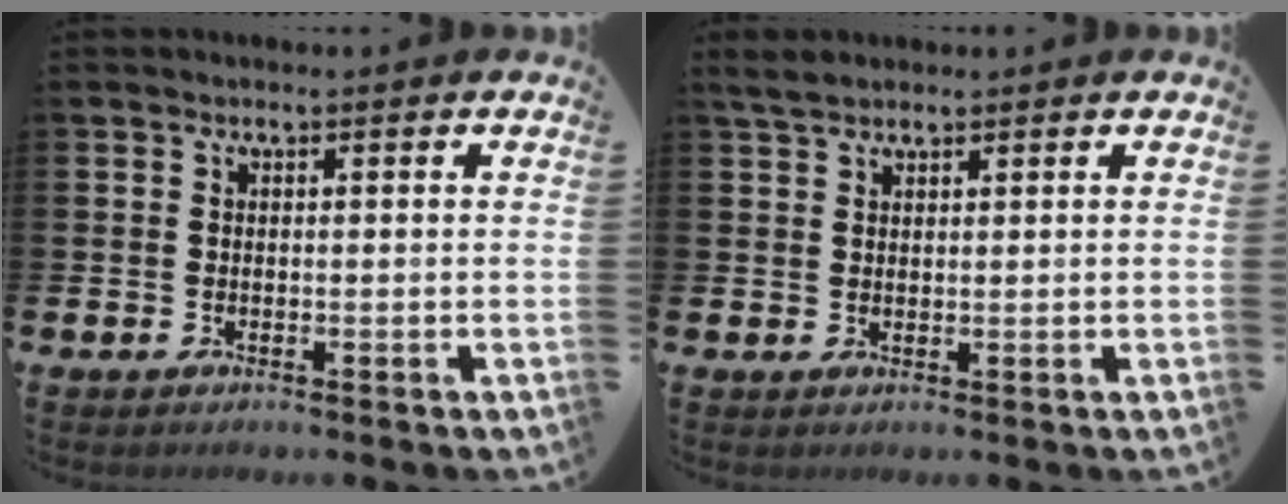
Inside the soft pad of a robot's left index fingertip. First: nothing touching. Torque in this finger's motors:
{"motor_torque": [0.01, -0.10, 0.04, 0.08]}